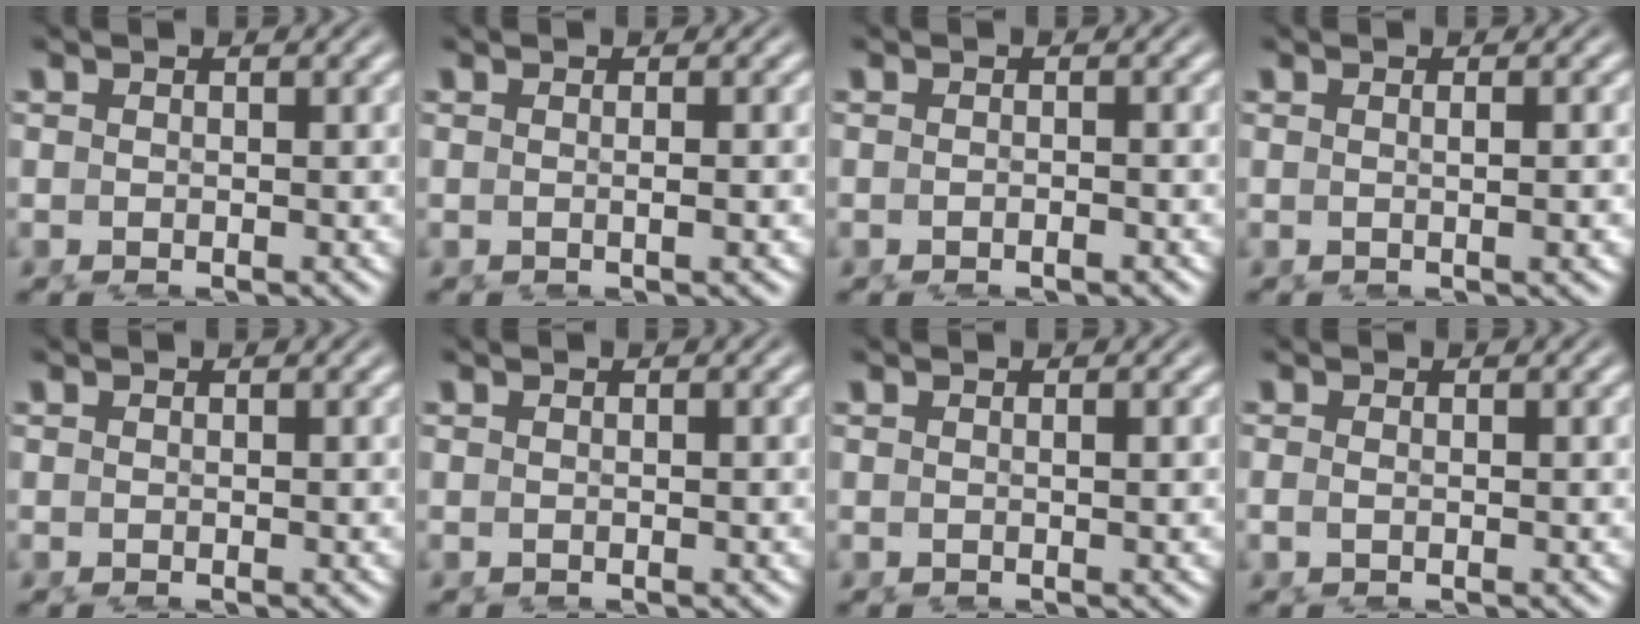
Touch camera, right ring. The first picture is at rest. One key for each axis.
{"total": 0.9, "fx": 0.0, "fy": -0.8, "fz": 0.4, "tx": -0.007, "ty": 0.003, "tz": -0.001}
{"total": 0.9, "fx": -0.7, "fy": 0.1, "fz": 0.5, "tx": -0.008, "ty": 0.009, "tz": -0.017}
{"total": 1.0, "fx": 0.2, "fy": -0.8, "fz": 0.5, "tx": -0.004, "ty": 0.005, "tz": 0.001}
{"total": 0.0}
{"total": 0.0}
{"total": 0.6, "fx": 0.3, "fy": -0.6, "fz": 0.1, "tx": -0.002, "ty": 0.003, "tz": 0.003}
{"total": 0.7, "fx": -0.1, "fy": -0.3, "fz": 0.6, "tx": -0.016, "ty": -0.002, "tz": 0.001}